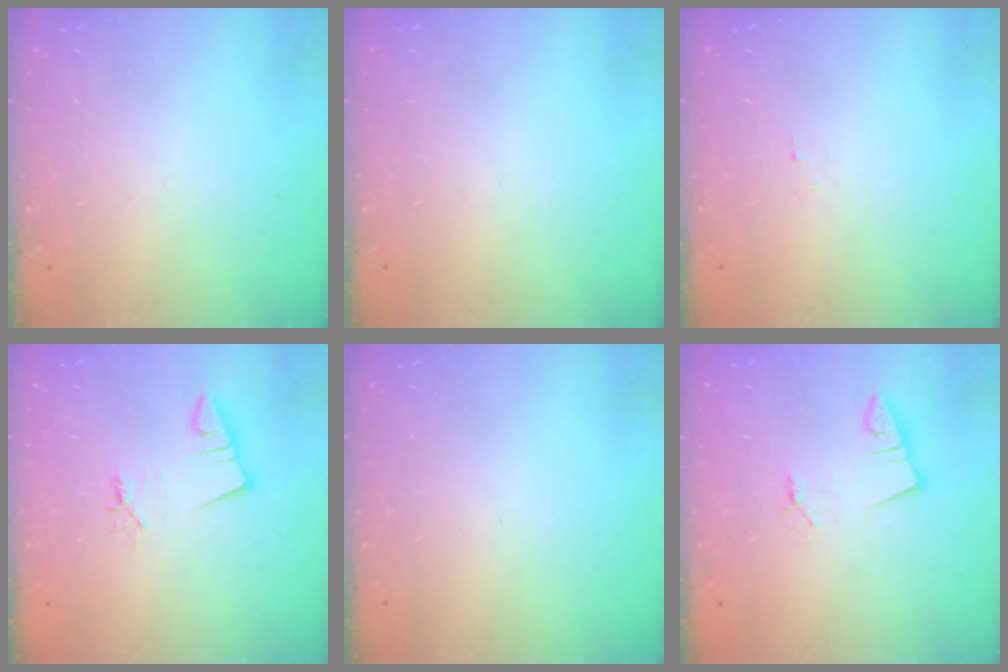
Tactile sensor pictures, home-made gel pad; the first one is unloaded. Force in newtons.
{"total": 0.0}
{"total": 2.2, "press": 2.2, "slide": 0.2}
{"total": 2.5, "press": 2.5, "slide": 0.3}
{"total": 0.0}
{"total": 1.4, "press": 1.4, "slide": 0.1}